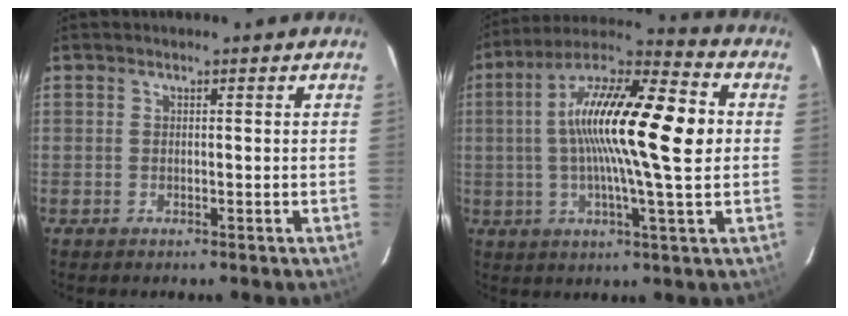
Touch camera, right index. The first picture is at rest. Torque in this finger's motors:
{"motor_torque": [1.57, -0.56, 1.05, 0.21]}